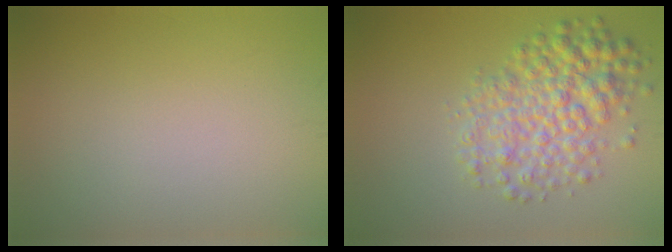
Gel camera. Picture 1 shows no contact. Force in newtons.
{"total": 5.6, "press": 5.6, "slide": 0.1}